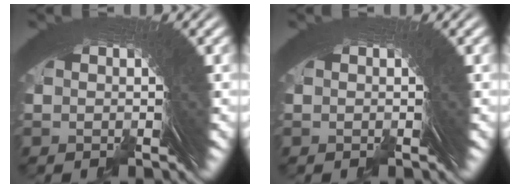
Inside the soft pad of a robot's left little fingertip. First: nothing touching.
{"total": 0.0}